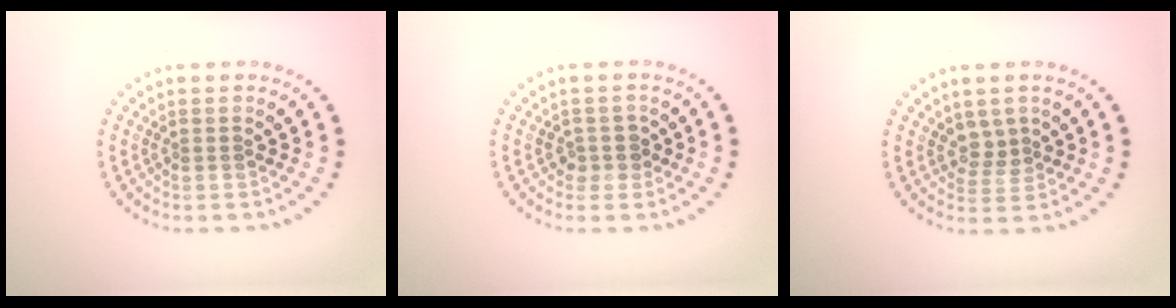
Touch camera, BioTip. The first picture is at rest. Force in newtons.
{"total": 1.5, "press": 1.2, "slide": 0.8}
{"total": 1.8, "press": 1.3, "slide": 1.3}